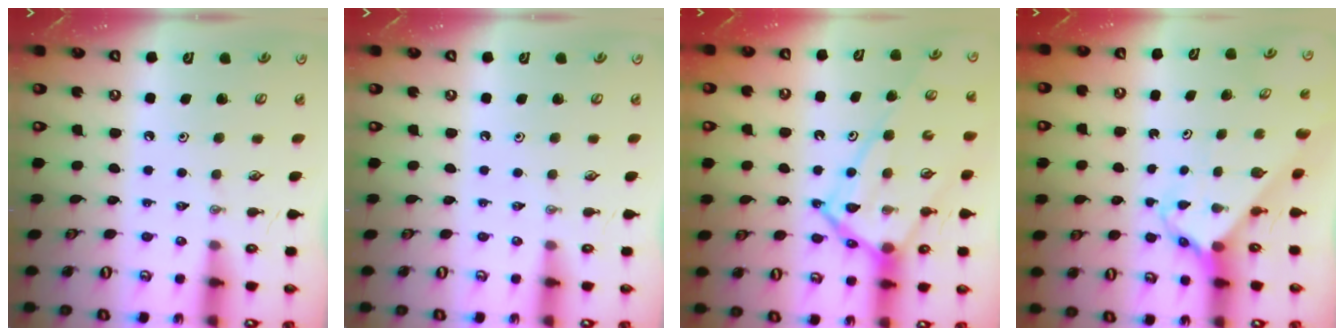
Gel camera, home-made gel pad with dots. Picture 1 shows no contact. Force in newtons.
{"total": 0.0}
{"total": 18.1, "press": 18.0, "slide": 1.6}
{"total": 2.7, "press": 2.7, "slide": 0.2}